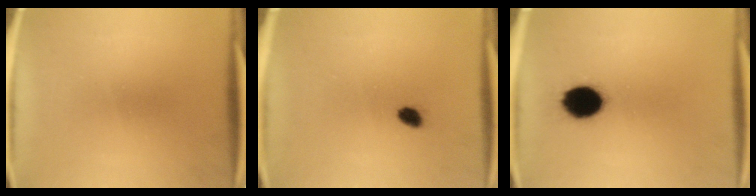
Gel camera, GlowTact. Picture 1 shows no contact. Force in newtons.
{"total": 2.0}
{"total": 10.8}